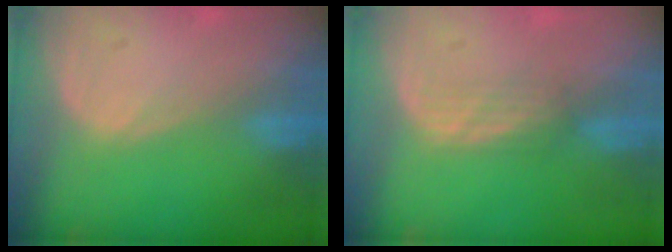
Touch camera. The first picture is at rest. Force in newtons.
{"total": 2.1, "press": 2.1, "slide": 0.3}